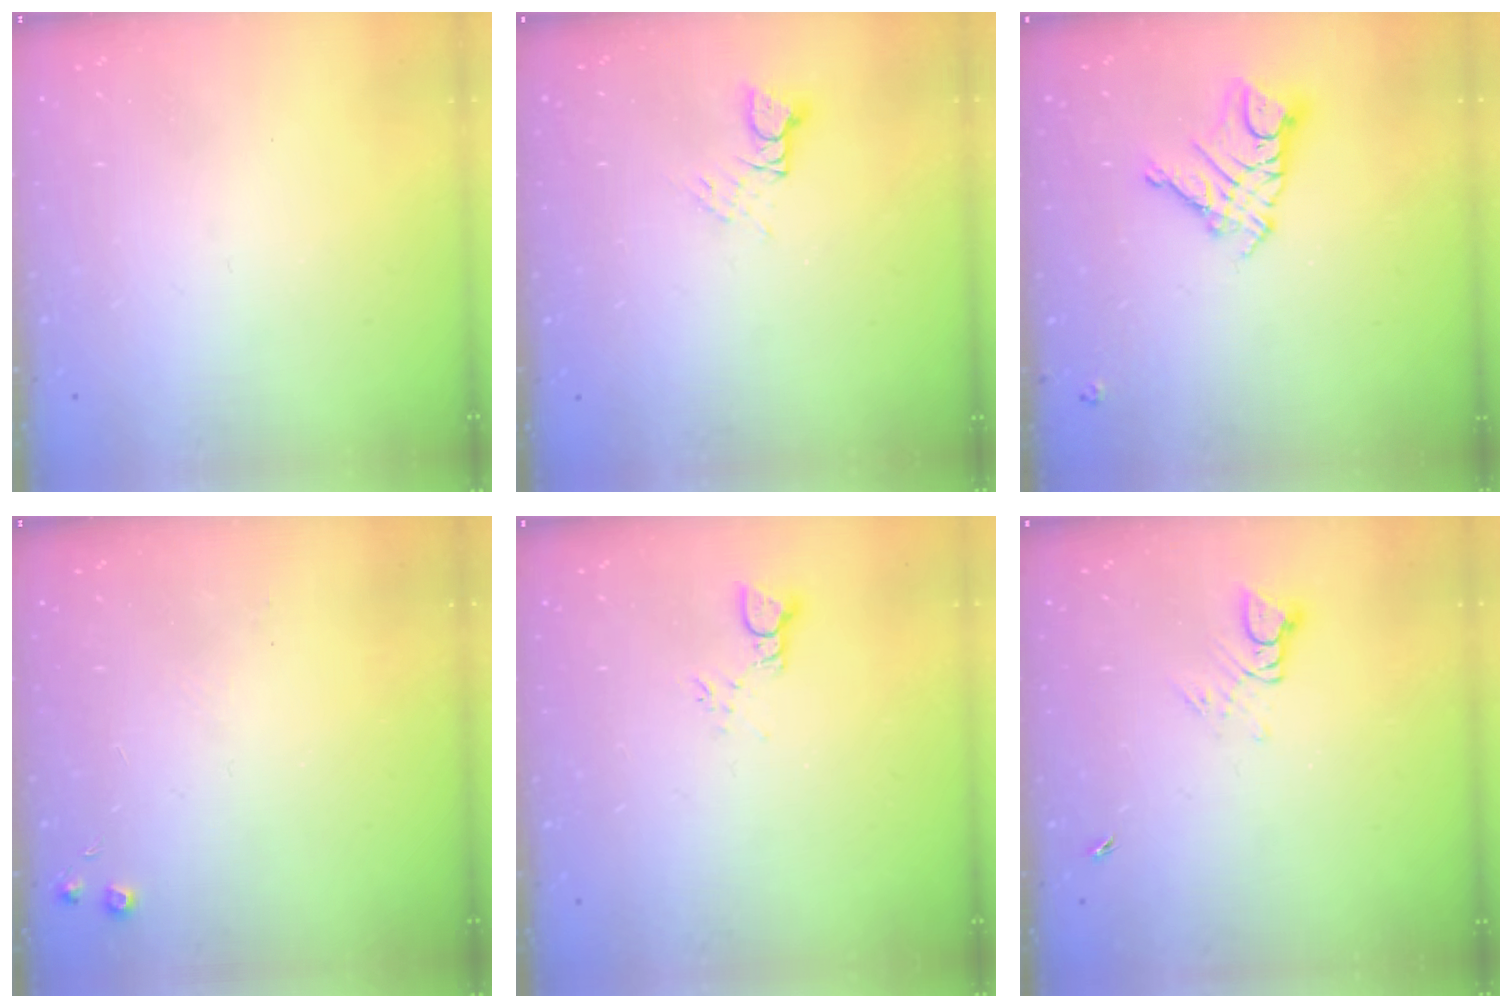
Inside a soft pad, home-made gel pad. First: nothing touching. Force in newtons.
{"total": 3.6, "press": 3.5, "slide": 0.2}
{"total": 10.3, "press": 10.3, "slide": 1.0}
{"total": 4.7, "press": 4.6, "slide": 0.7}
{"total": 2.2, "press": 2.2, "slide": 0.1}
{"total": 3.4, "press": 3.4, "slide": 0.3}